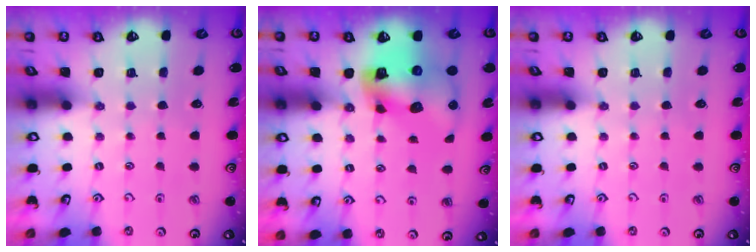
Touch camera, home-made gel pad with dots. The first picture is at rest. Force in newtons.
{"total": 13.8, "press": 13.6, "slide": 2.3}
{"total": 0.0}